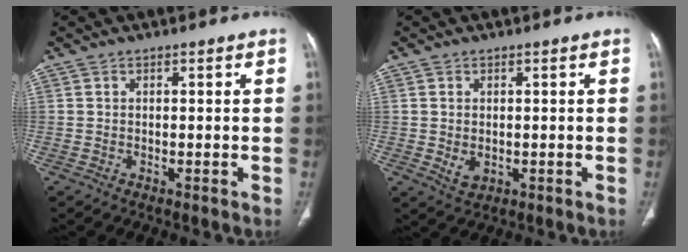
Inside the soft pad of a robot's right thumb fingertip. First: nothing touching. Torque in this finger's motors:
{"motor_torque": [-0.36, 0.22, -0.16, 0.07, 0.09]}